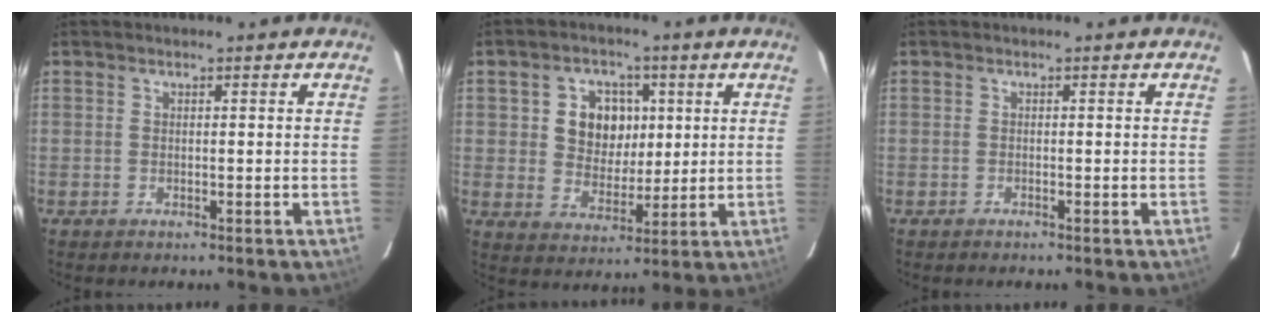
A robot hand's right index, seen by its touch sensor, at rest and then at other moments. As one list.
[{"total": 8.8, "force": [1.9, 7.4, 4.4], "torque": [-0.089, 0.017, 0.040]}, {"total": 0.0}]